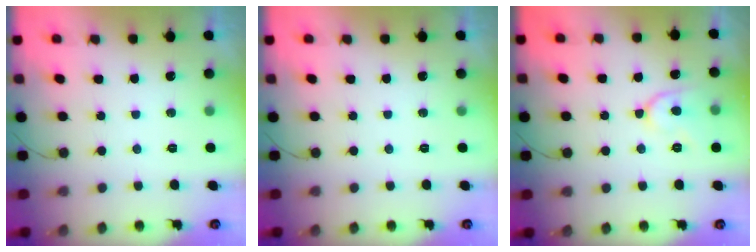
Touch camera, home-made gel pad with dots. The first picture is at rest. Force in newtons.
{"total": 0.0}
{"total": 8.5, "press": 8.5, "slide": 0.8}